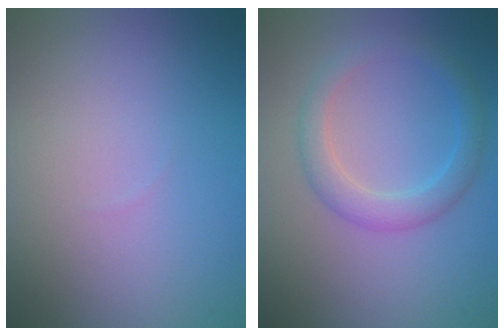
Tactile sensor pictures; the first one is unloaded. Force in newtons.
{"total": 2.8, "press": 2.8, "slide": 0.2}